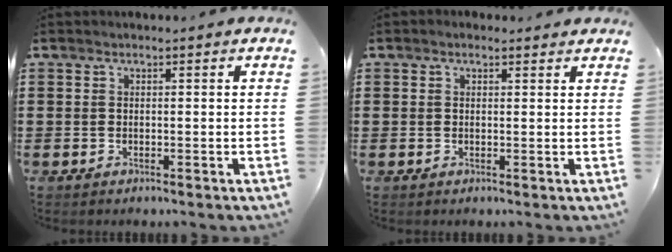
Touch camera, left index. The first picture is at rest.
{"total": 0.9, "force": [0.7, 0.5, 0.4], "torque": [-0.009, 0.005, 0.013]}